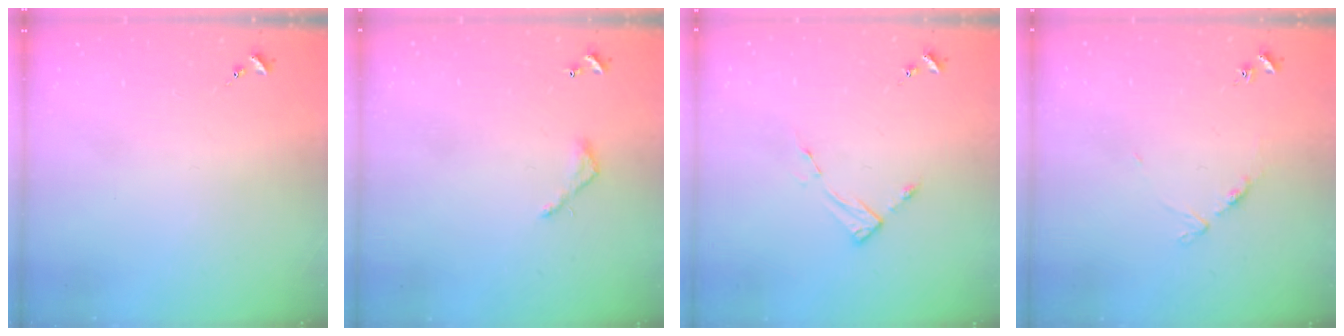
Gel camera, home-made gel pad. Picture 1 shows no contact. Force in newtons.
{"total": 4.1, "press": 4.1, "slide": 0.3}
{"total": 4.4, "press": 4.3, "slide": 0.5}
{"total": 5.5, "press": 5.5, "slide": 0.4}